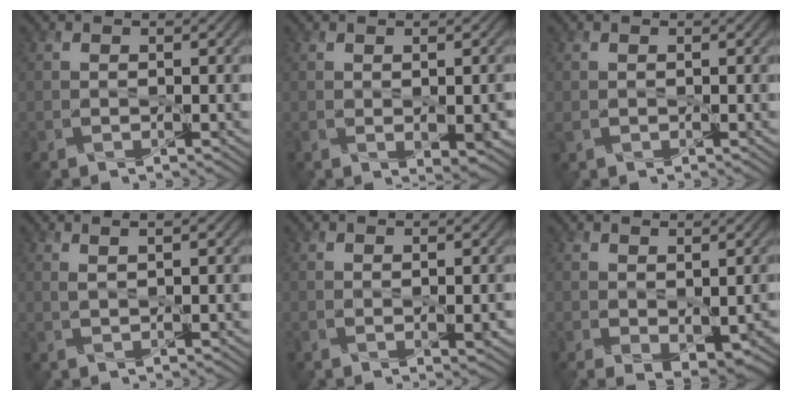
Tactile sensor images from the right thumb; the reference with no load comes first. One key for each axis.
{"total": 2.7, "fx": -0.4, "fy": 1.4, "fz": 2.3, "tx": -0.037, "ty": -0.012, "tz": 0.003}
{"total": 1.0, "fx": -0.2, "fy": 0.9, "fz": 0.4, "tx": -0.014, "ty": -0.005, "tz": -0.004}
{"total": 1.9, "fx": 1.1, "fy": 0.4, "fz": 1.5, "tx": -0.023, "ty": -0.004, "tz": 0.016}
{"total": 1.3, "fx": -0.1, "fy": 0.5, "fz": 1.2, "tx": -0.019, "ty": -0.005, "tz": 0.003}
{"total": 4.5, "fx": -1.0, "fy": 2.5, "fz": 3.6, "tx": -0.063, "ty": -0.028, "tz": 0.005}